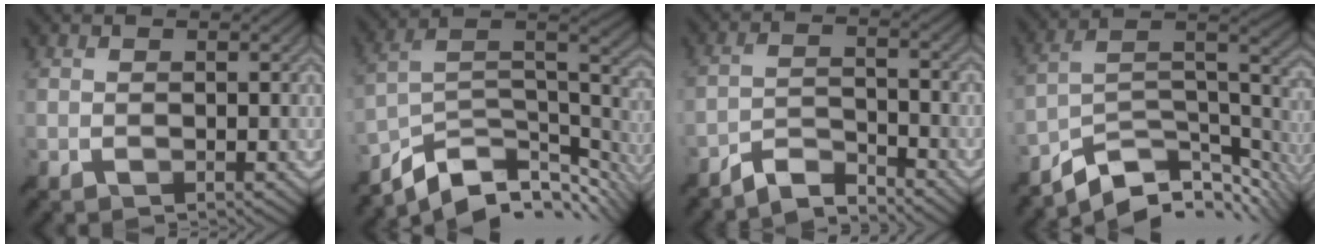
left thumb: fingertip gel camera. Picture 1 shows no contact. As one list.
[{"total": 11.7, "force": [-8.2, 5.0, 6.8], "torque": [-0.146, -0.004, -0.133]}, {"total": 4.8, "force": [-4.6, 0.9, 1.4], "torque": [-0.028, 0.000, -0.093]}, {"total": 10.8, "force": [-7.7, 4.2, 6.4], "torque": [-0.120, -0.001, -0.129]}]